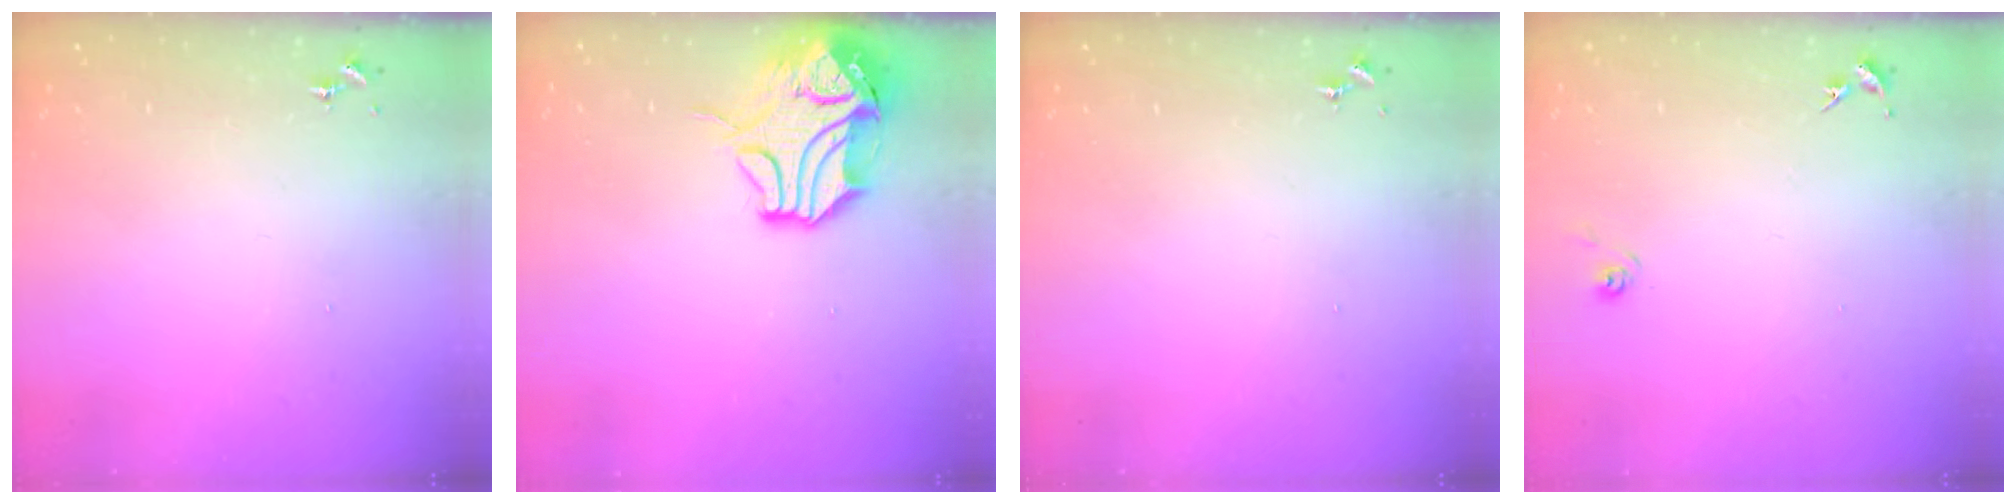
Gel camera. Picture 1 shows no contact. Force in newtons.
{"total": 13.9, "press": 13.7, "slide": 2.0}
{"total": 0.0}
{"total": 4.4, "press": 4.4, "slide": 0.5}